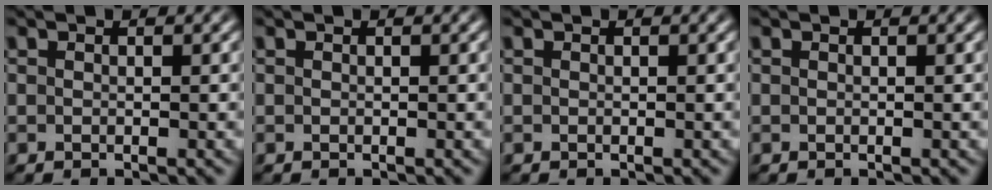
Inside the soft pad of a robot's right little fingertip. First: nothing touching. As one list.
[{"total": 0.0}, {"total": 0.0}, {"total": 0.0}]